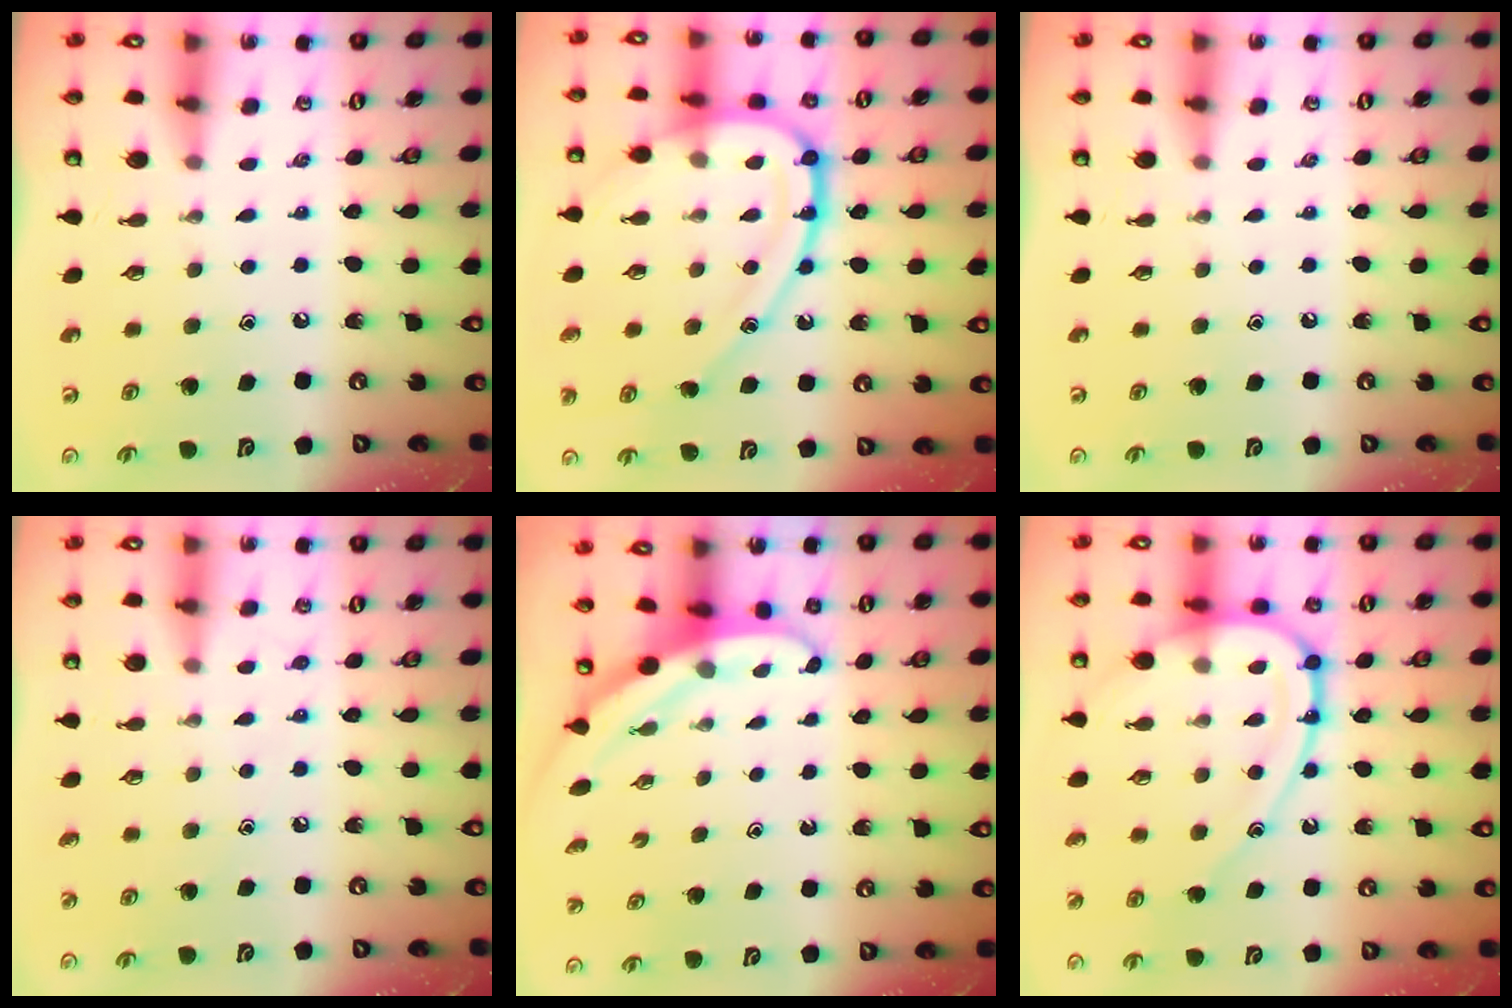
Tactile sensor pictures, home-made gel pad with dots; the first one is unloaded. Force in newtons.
{"total": 18.7, "press": 18.7, "slide": 1.2}
{"total": 0.0}
{"total": 5.3, "press": 5.2, "slide": 0.5}
{"total": 3.2, "press": 3.2, "slide": 0.1}
{"total": 14.9, "press": 14.8, "slide": 1.2}